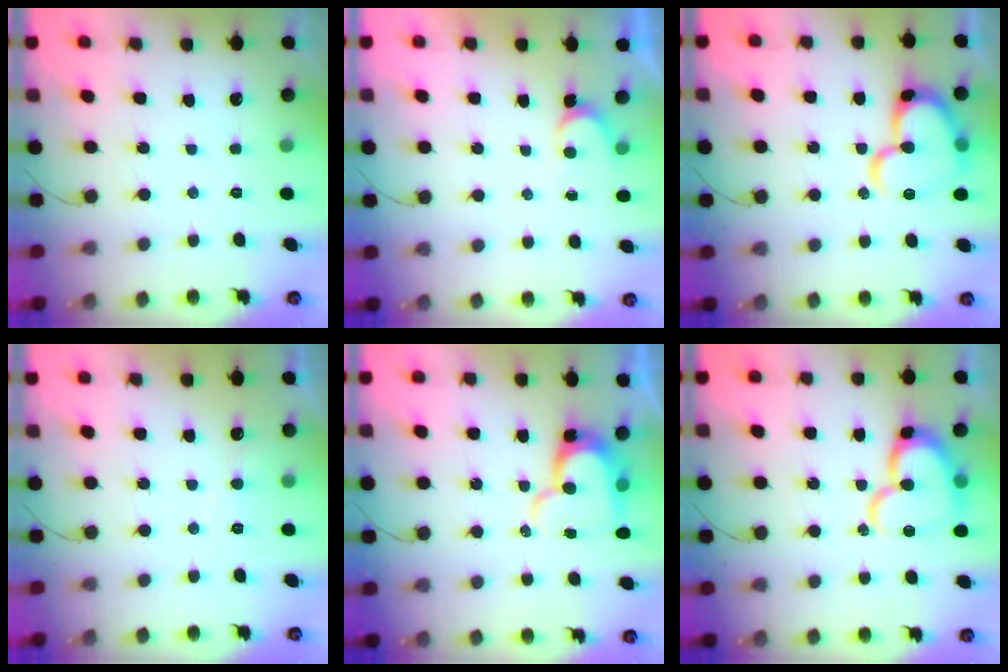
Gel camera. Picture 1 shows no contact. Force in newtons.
{"total": 4.0, "press": 4.0, "slide": 0.5}
{"total": 17.7, "press": 17.6, "slide": 1.8}
{"total": 4.9, "press": 4.9, "slide": 0.4}
{"total": 14.0, "press": 13.9, "slide": 1.5}
{"total": 16.3, "press": 16.3, "slide": 1.4}